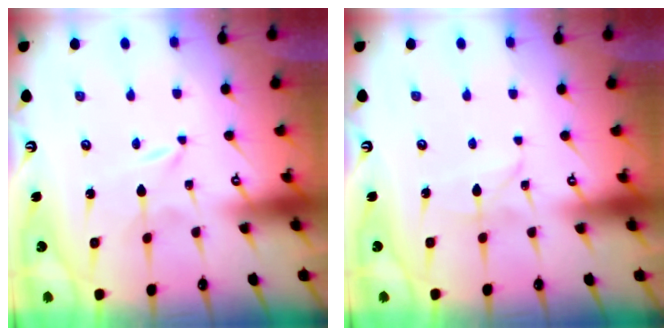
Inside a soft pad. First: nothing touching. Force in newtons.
{"total": 2.6, "press": 2.6, "slide": 0.3}